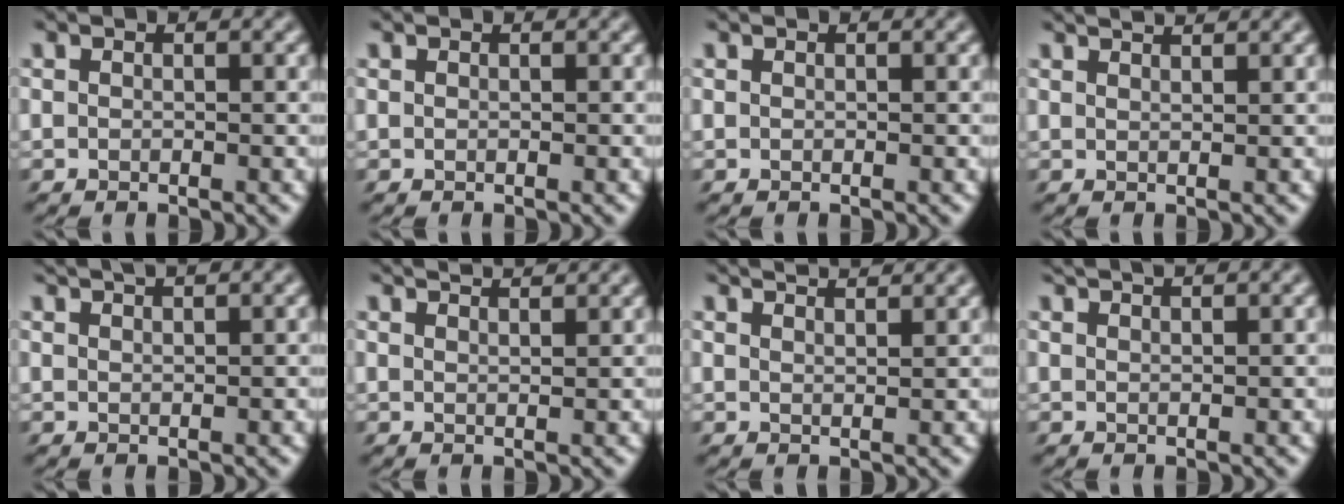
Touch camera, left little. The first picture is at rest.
{"total": 0.0}
{"total": 0.0}
{"total": 2.6, "force": [2.5, 0.0, 0.9], "torque": [-0.020, 0.021, 0.029]}
{"total": 3.0, "force": [2.6, 0.3, 1.5], "torque": [-0.036, 0.023, 0.038]}
{"total": 3.5, "force": [3.3, 0.1, 1.2], "torque": [-0.029, 0.018, 0.039]}
{"total": 3.9, "force": [3.7, 0.2, 1.4], "torque": [-0.033, 0.018, 0.043]}
{"total": 2.4, "force": [2.3, -0.2, 0.8], "torque": [-0.025, 0.016, 0.041]}